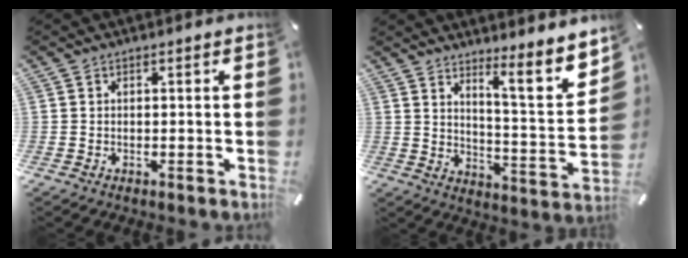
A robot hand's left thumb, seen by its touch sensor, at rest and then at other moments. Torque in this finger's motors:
{"motor_torque": [0.63, -0.55, 0.36, -0.21, 0.11]}